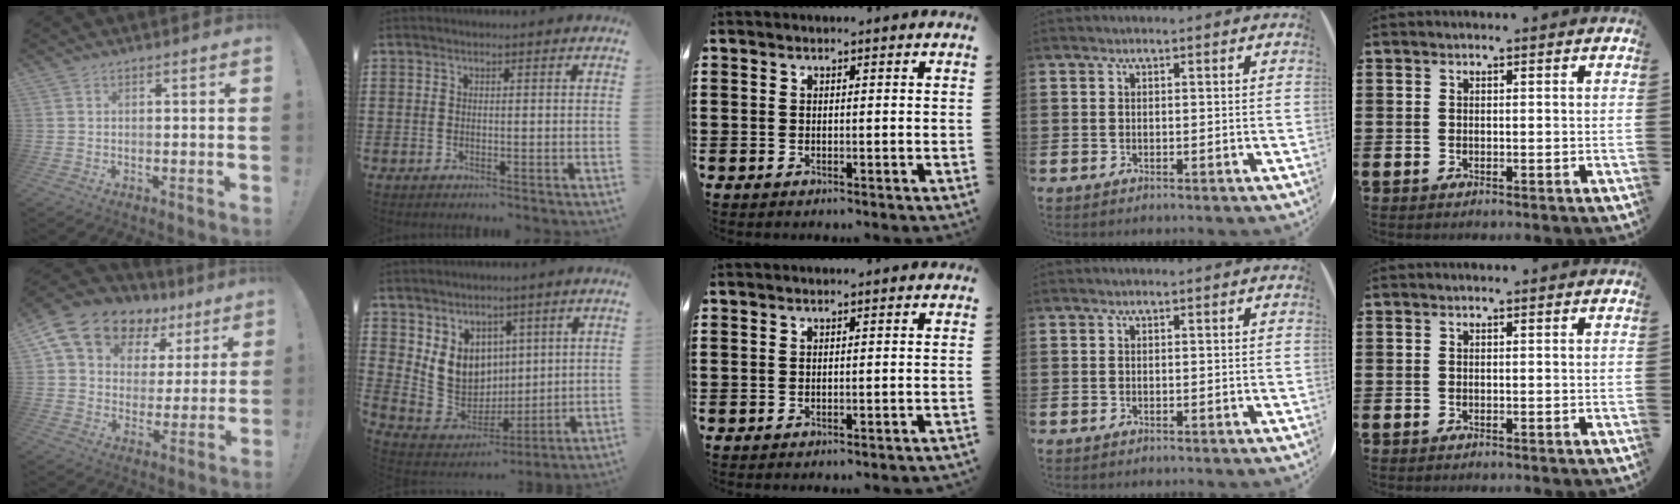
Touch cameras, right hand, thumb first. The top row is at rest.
{"thumb": {"total": 14.4, "force": [9.3, 9.3, 5.9], "torque": [-0.102, -0.058, 0.176]}, "index": {"total": 9.4, "force": [2.4, 8.4, 3.6], "torque": [-0.098, -0.009, 0.053]}, "middle": {"total": 1.0, "force": [-0.9, -0.2, 0.2], "torque": [-0.005, 0.001, -0.018]}}